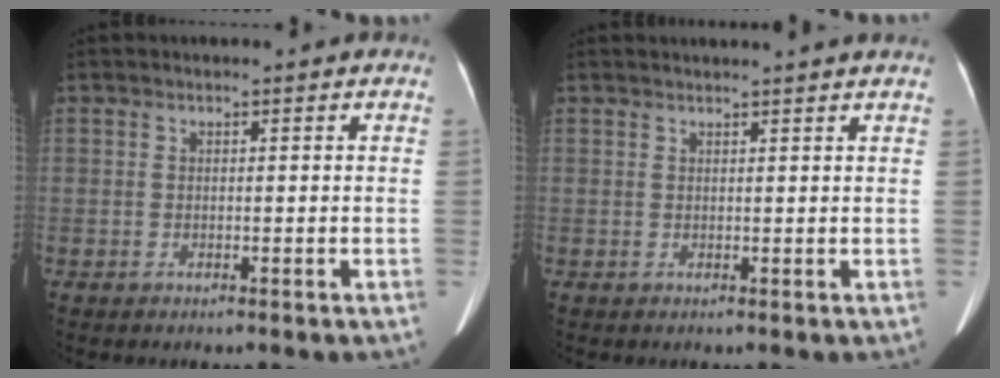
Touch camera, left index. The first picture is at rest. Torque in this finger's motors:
{"motor_torque": [-0.41, -0.62, 0.02, 0.04]}